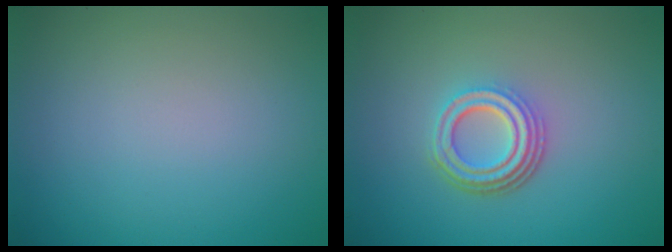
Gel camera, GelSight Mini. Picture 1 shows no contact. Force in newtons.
{"total": 4.2, "press": 3.1, "slide": 2.9}